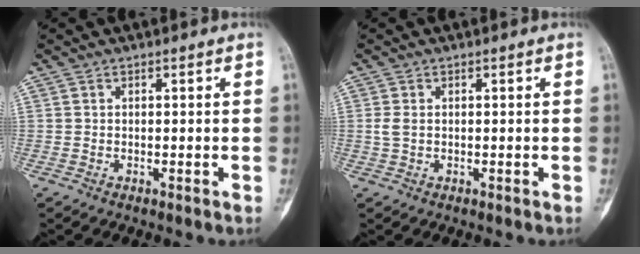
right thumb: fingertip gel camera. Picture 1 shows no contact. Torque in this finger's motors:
{"motor_torque": [0.59, 0.64, 0.42, -0.25, 0.18]}